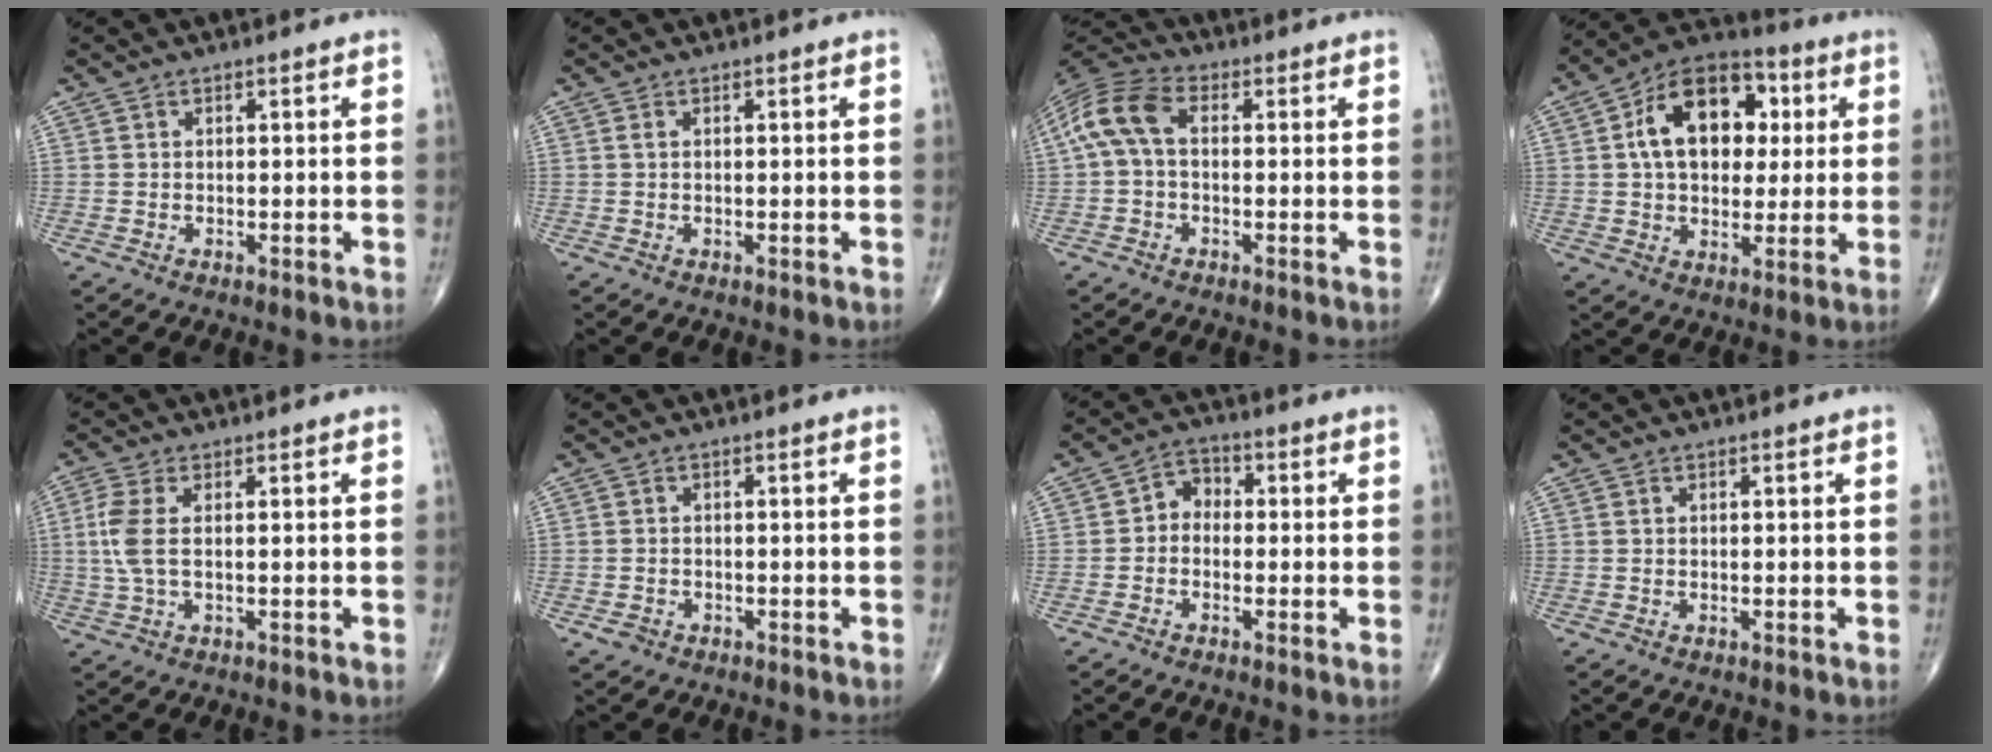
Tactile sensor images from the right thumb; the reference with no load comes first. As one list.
[{"total": 0.6, "force": [0.2, 0.3, 0.5], "torque": [-0.014, 0.000, 0.002]}, {"total": 9.4, "force": [0.6, 5.6, 7.5], "torque": [-0.162, 0.030, 0.000]}, {"total": 17.3, "force": [3.7, 11.4, 12.5], "torque": [-0.161, 0.013, 0.053]}, {"total": 5.2, "force": [0.6, 1.9, 4.9], "torque": [-0.141, 0.002, 0.009]}, {"total": 1.7, "force": [-1.0, 1.3, 0.5], "torque": [-0.006, 0.007, -0.014]}, {"total": 4.3, "force": [-0.5, 3.5, 2.5], "torque": [-0.018, 0.019, -0.027]}, {"total": 0.0}]